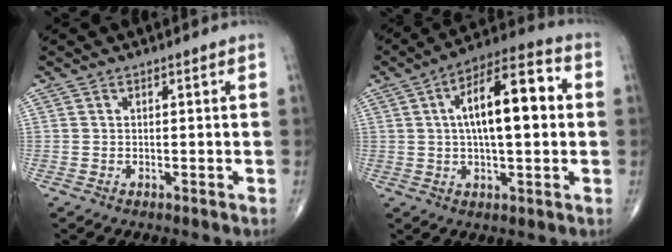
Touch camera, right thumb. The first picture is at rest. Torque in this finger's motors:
{"motor_torque": [1.14, 3.87, 1.28, 0.43, 0.17]}